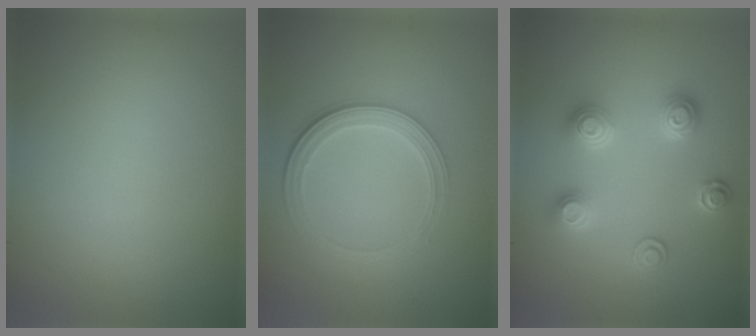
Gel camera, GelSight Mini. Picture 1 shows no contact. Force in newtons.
{"total": 3.3, "press": 2.7, "slide": 1.9}
{"total": 3.0, "press": 3.0, "slide": 0.5}